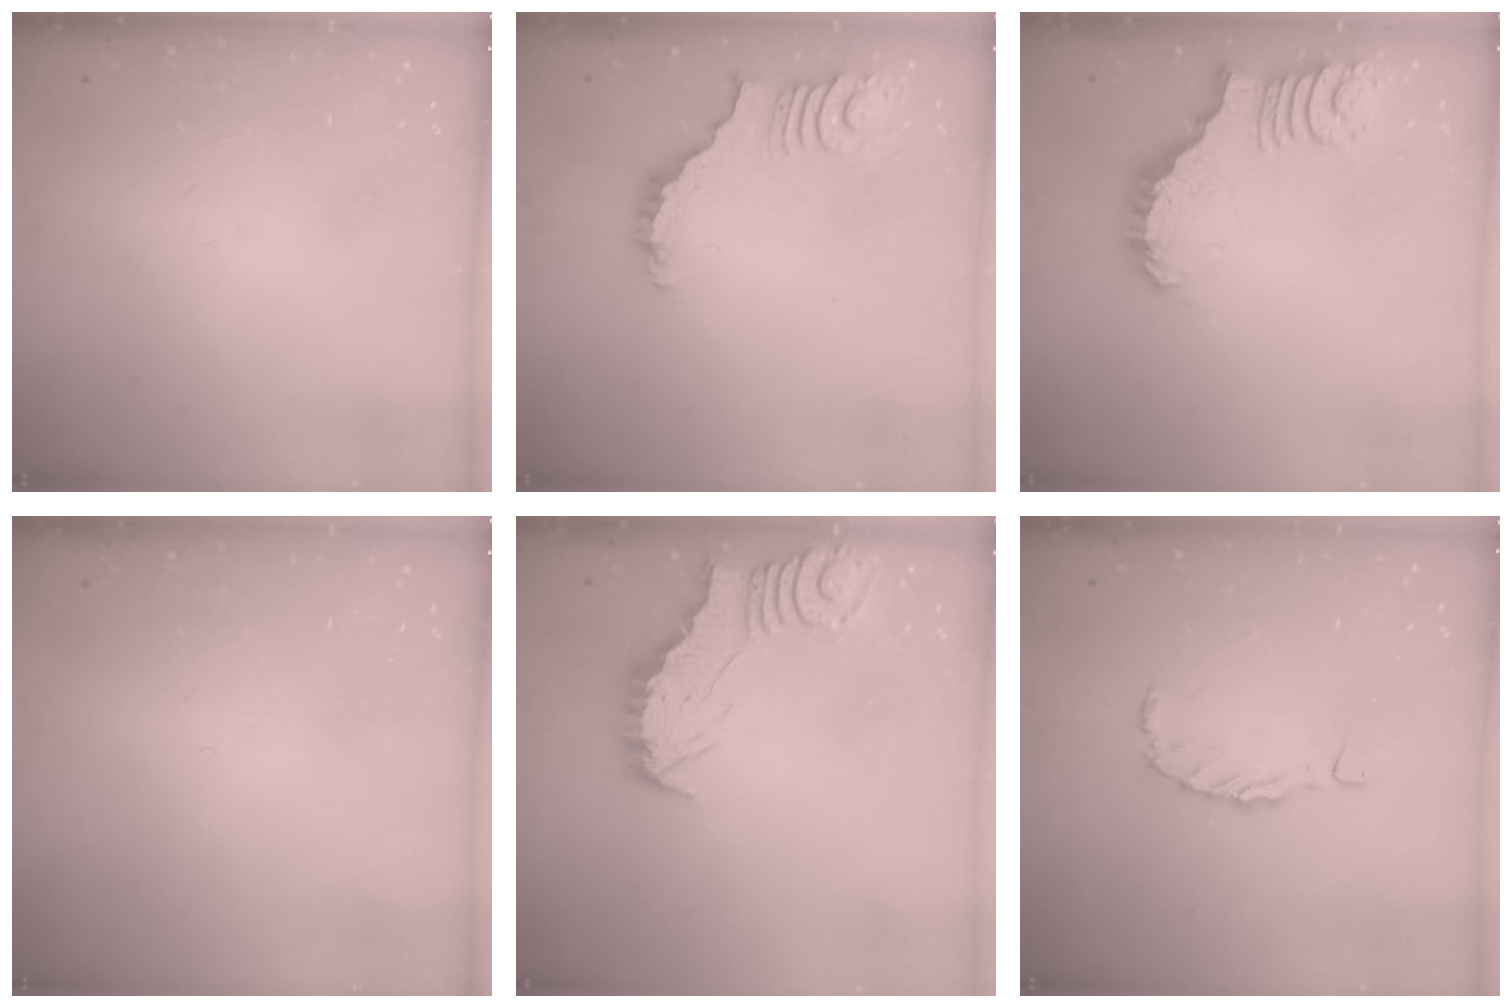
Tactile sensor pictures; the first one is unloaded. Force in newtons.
{"total": 3.8, "press": 3.7, "slide": 0.6}
{"total": 2.9, "press": 2.9, "slide": 0.1}
{"total": 0.0}
{"total": 2.5, "press": 2.5, "slide": 0.2}
{"total": 0.0}